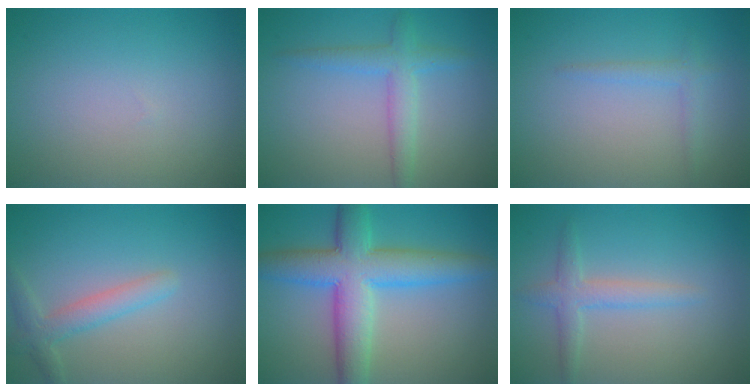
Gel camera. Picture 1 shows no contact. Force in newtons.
{"total": 2.9, "press": 2.9, "slide": 0.1}
{"total": 1.3, "press": 1.3, "slide": 0.1}
{"total": 2.6, "press": 2.5, "slide": 0.2}
{"total": 8.0, "press": 8.0, "slide": 0.2}
{"total": 2.2, "press": 2.2, "slide": 0.0}